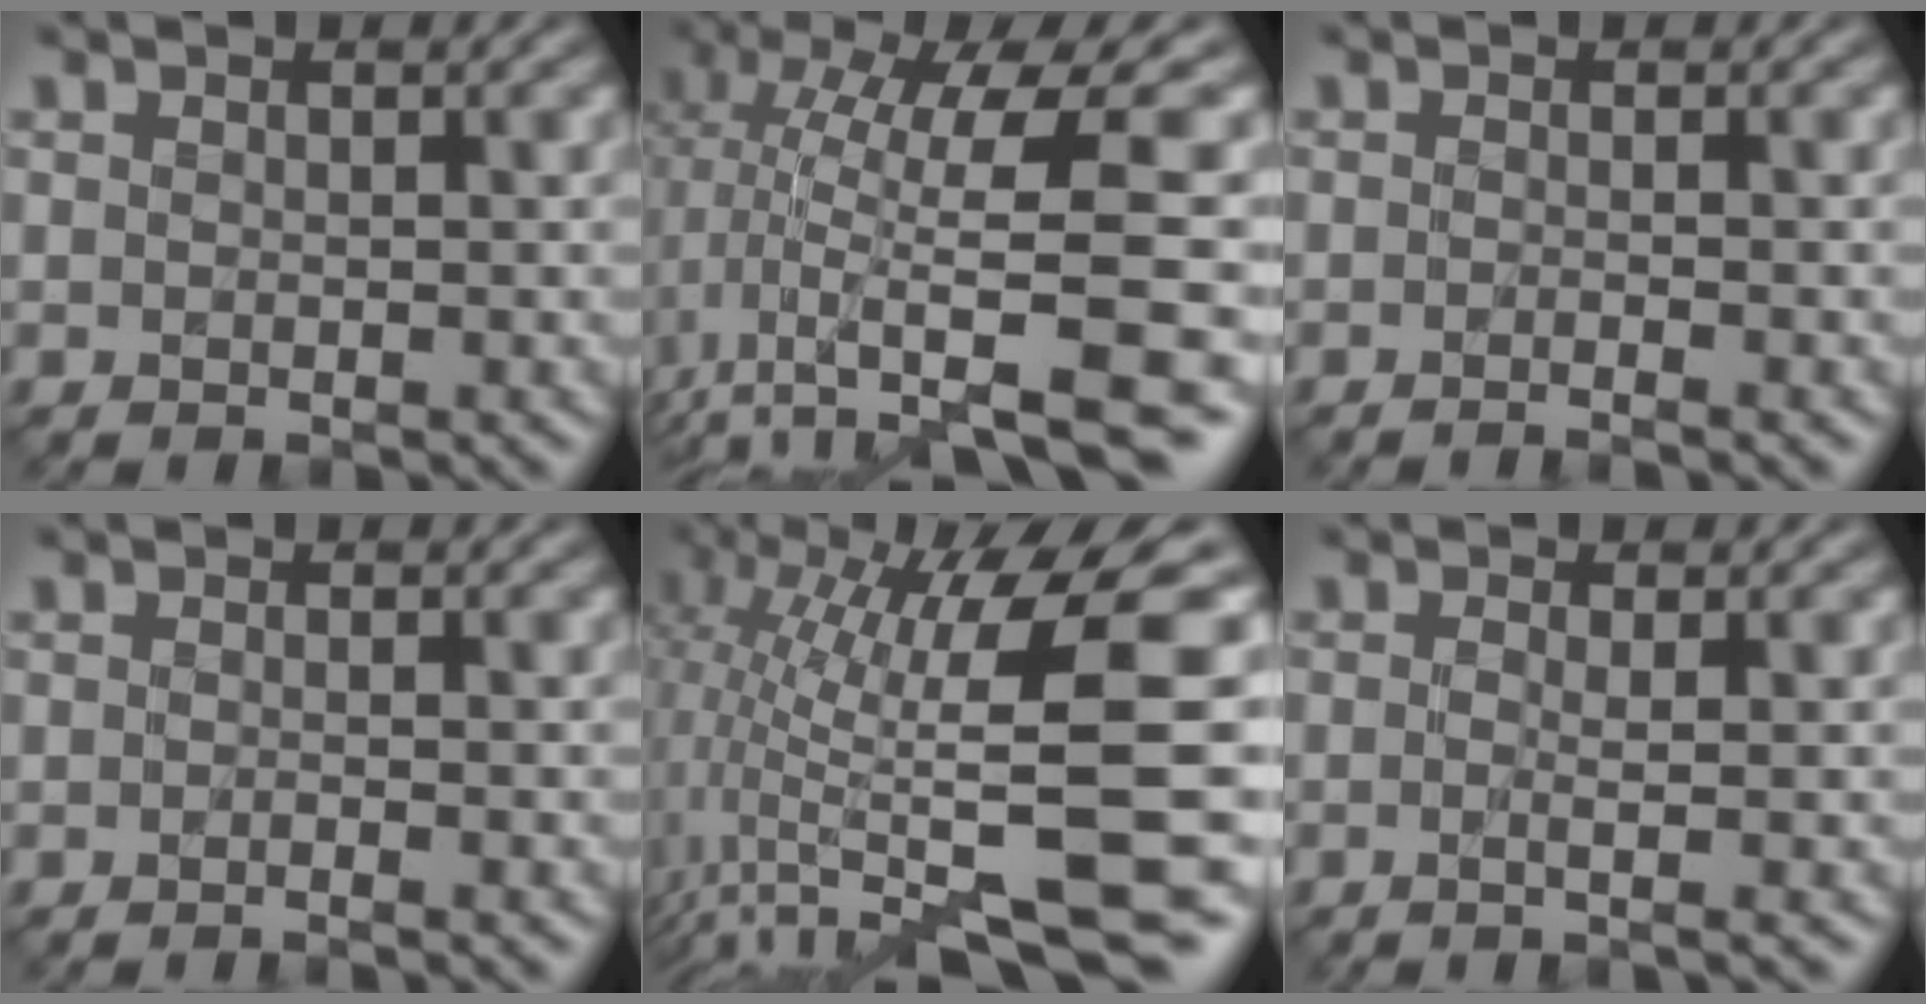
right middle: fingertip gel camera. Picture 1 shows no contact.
{"total": 11.9, "force": [0.5, 3.9, 11.3], "torque": [-0.200, -0.005, 0.017]}
{"total": 1.8, "force": [-0.8, 0.5, 1.5], "torque": [-0.005, -0.009, -0.026]}
{"total": 1.4, "force": [-0.6, 0.5, 1.2], "torque": [-0.006, -0.009, -0.023]}
{"total": 13.5, "force": [0.0, 3.1, 13.1], "torque": [-0.224, 0.002, 0.016]}
{"total": 2.3, "force": [-0.3, 0.8, 2.2], "torque": [-0.026, -0.012, -0.019]}